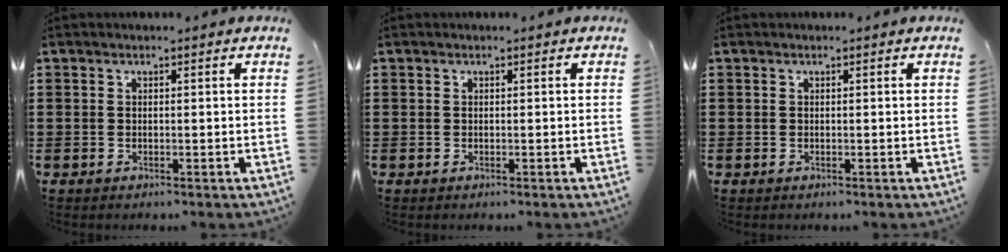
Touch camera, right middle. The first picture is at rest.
{"total": 0.0}
{"total": 0.0}